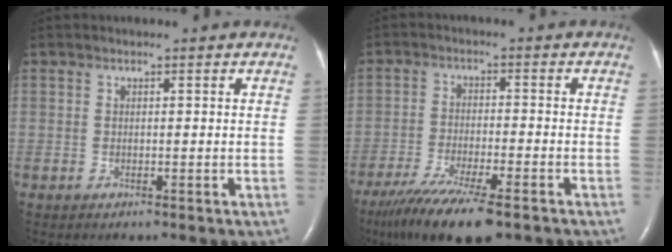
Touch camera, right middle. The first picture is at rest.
{"total": 13.3, "force": [-9.6, 1.9, 9.0], "torque": [-0.168, -0.037, -0.161]}